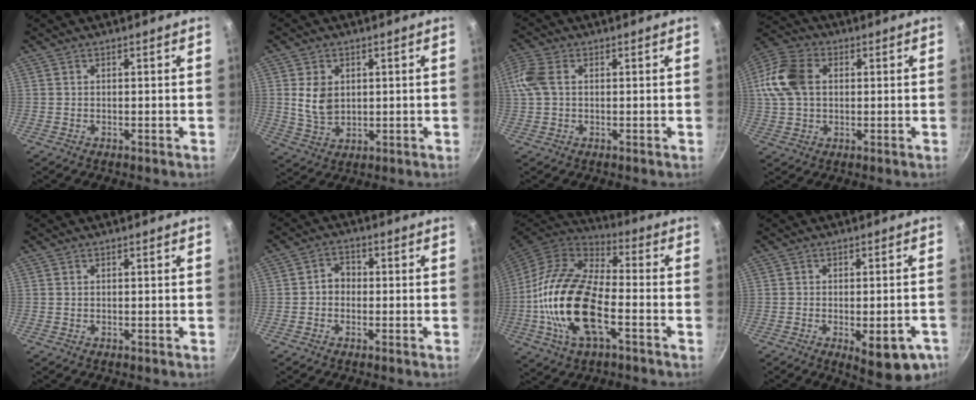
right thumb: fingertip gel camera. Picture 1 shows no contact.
{"total": 6.3, "force": [1.2, 4.6, 4.1], "torque": [-0.058, -0.011, 0.036]}
{"total": 5.9, "force": [1.1, 3.8, 4.4], "torque": [-0.126, 0.018, 0.021]}
{"total": 11.8, "force": [1.9, 8.2, 8.2], "torque": [-0.167, 0.019, 0.032]}
{"total": 0.0}
{"total": 3.5, "force": [-0.5, 2.9, 2.0], "torque": [-0.016, 0.017, -0.016]}
{"total": 21.9, "force": [-5.3, 10.6, 18.4], "torque": [-0.375, 0.023, -0.098]}
{"total": 10.1, "force": [-4.5, 4.2, 8.1], "torque": [-0.091, 0.016, -0.049]}